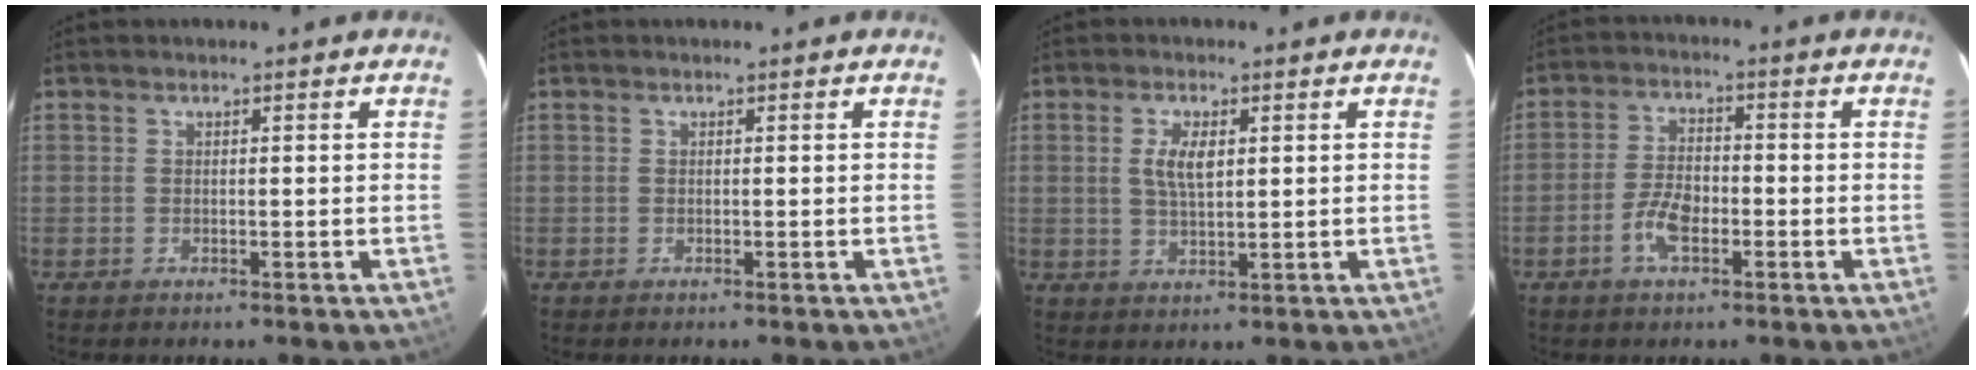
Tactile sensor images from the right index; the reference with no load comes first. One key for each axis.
{"total": 0.0}
{"total": 4.3, "fx": 1.1, "fy": 1.8, "fz": 3.8, "tx": -0.071, "ty": 0.002, "tz": 0.021}
{"total": 5.9, "fx": -2.5, "fy": 2.9, "fz": 4.4, "tx": -0.095, "ty": 0.005, "tz": -0.046}